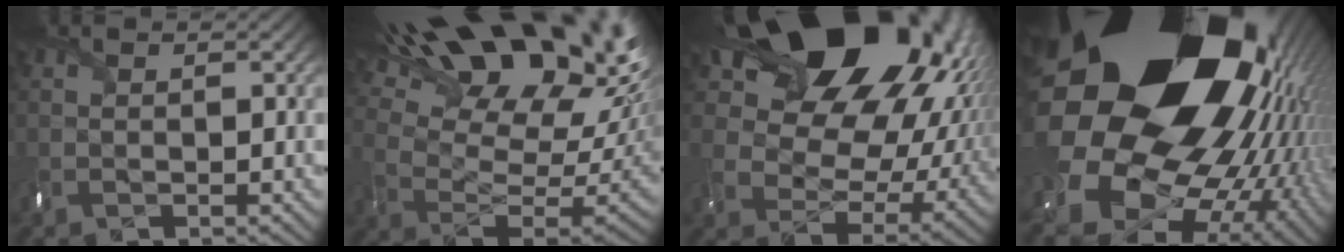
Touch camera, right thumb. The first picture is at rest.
{"total": 24.5, "force": [15.1, 11.0, 15.8], "torque": [-0.280, 0.076, 0.251]}
{"total": 23.7, "force": [10.8, 16.5, 13.1], "torque": [-0.258, 0.025, 0.214]}
{"total": 24.6, "force": [5.7, 18.1, 15.6], "torque": [-0.319, -0.076, 0.086]}